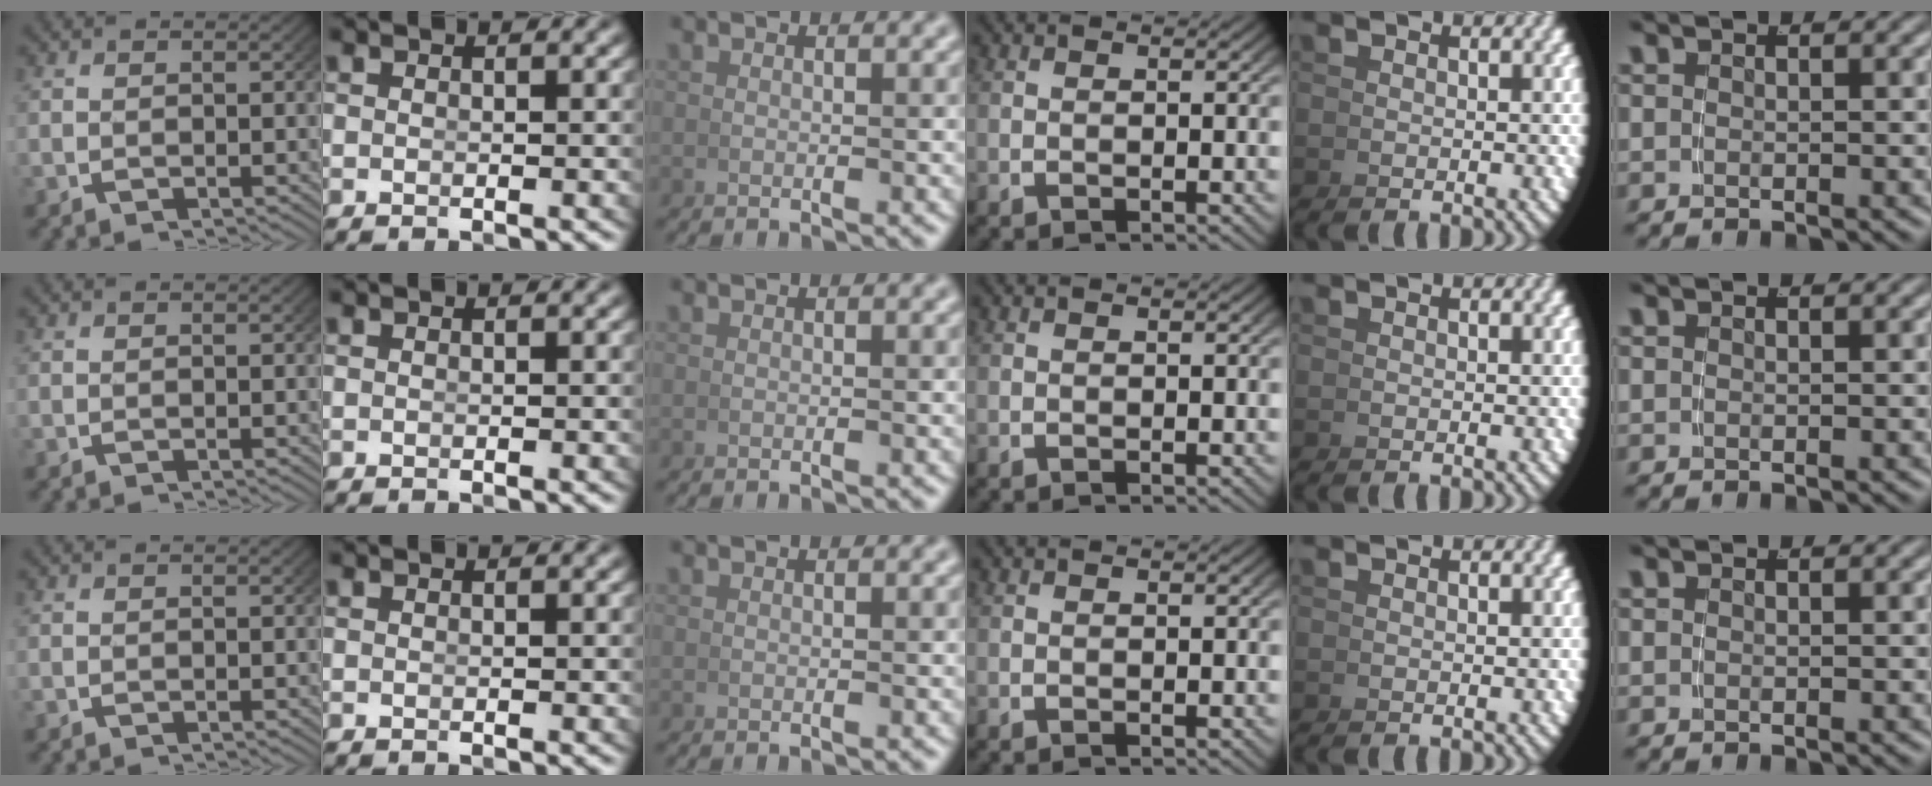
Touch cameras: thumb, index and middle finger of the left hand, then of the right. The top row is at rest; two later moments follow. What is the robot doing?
{"motion": "lift_and_place", "object": "dispenser bottle"}